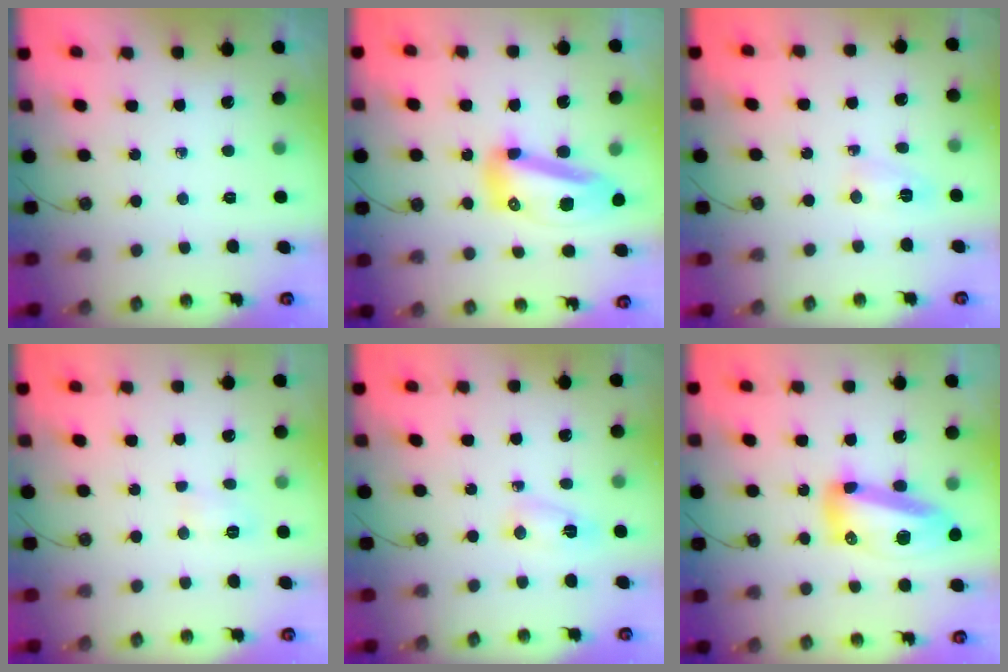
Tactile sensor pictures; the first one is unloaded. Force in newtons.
{"total": 15.2, "press": 15.1, "slide": 2.0}
{"total": 2.5, "press": 2.1, "slide": 1.4}
{"total": 4.4, "press": 4.4, "slide": 0.5}
{"total": 3.0, "press": 2.9, "slide": 0.6}
{"total": 15.7, "press": 15.6, "slide": 1.4}